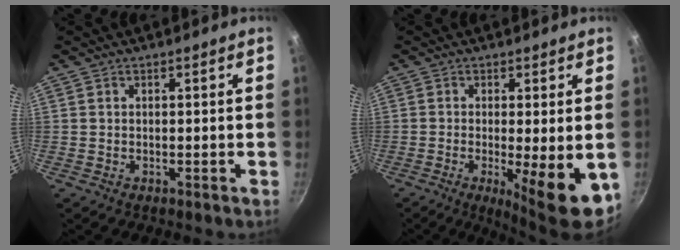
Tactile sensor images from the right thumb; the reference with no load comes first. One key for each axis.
{"total": 10.5, "fx": -2.5, "fy": 2.1, "fz": 10.0, "tx": -0.138, "ty": -0.013, "tz": -0.027}